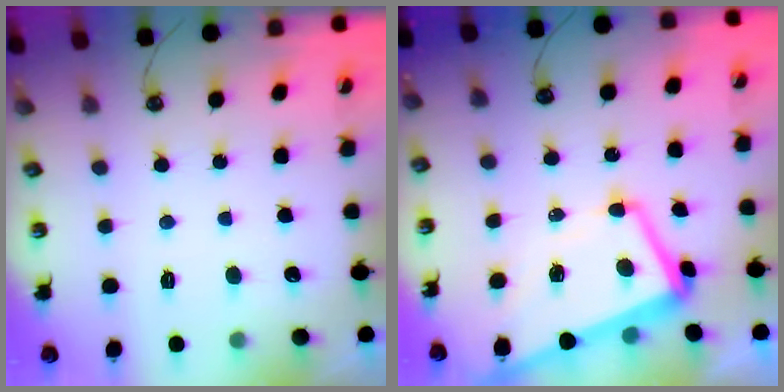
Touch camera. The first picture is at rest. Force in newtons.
{"total": 2.3, "press": 2.0, "slide": 1.0}